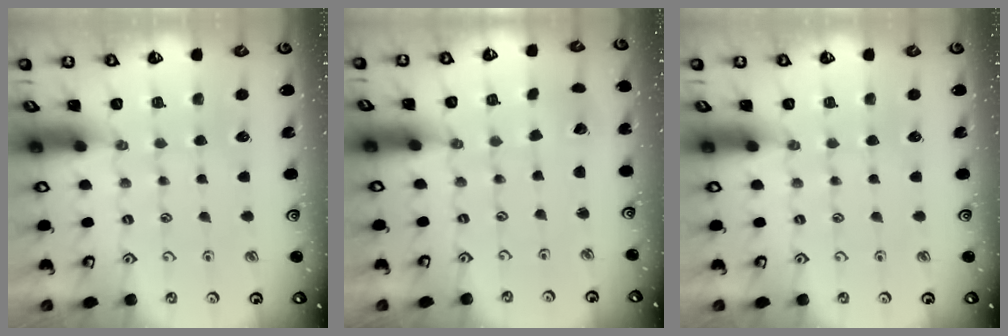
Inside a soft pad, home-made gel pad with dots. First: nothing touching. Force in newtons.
{"total": 2.3, "press": 2.3, "slide": 0.1}
{"total": 0.0}